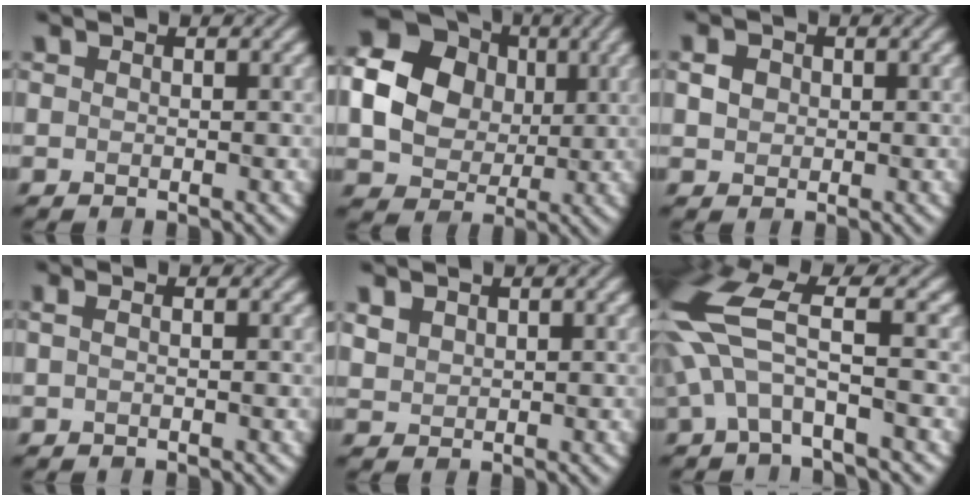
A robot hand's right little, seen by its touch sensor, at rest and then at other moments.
{"total": 16.9, "force": [3.6, 15.0, 7.0], "torque": [-0.157, 0.028, 0.043]}
{"total": 1.3, "force": [-0.2, 1.1, 0.5], "torque": [-0.009, 0.002, 0.000]}
{"total": 0.9, "force": [-0.2, 0.2, 0.8], "torque": [-0.016, 0.006, -0.011]}
{"total": 1.2, "force": [0.6, 1.0, 0.4], "torque": [-0.014, -0.001, 0.020]}
{"total": 7.4, "force": [-0.2, 2.1, 7.1], "torque": [-0.172, 0.015, -0.014]}